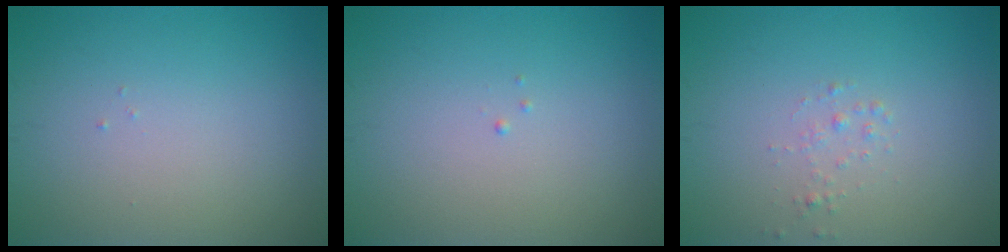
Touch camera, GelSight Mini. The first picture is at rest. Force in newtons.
{"total": 0.0}
{"total": 0.8, "press": 0.8, "slide": 0.0}